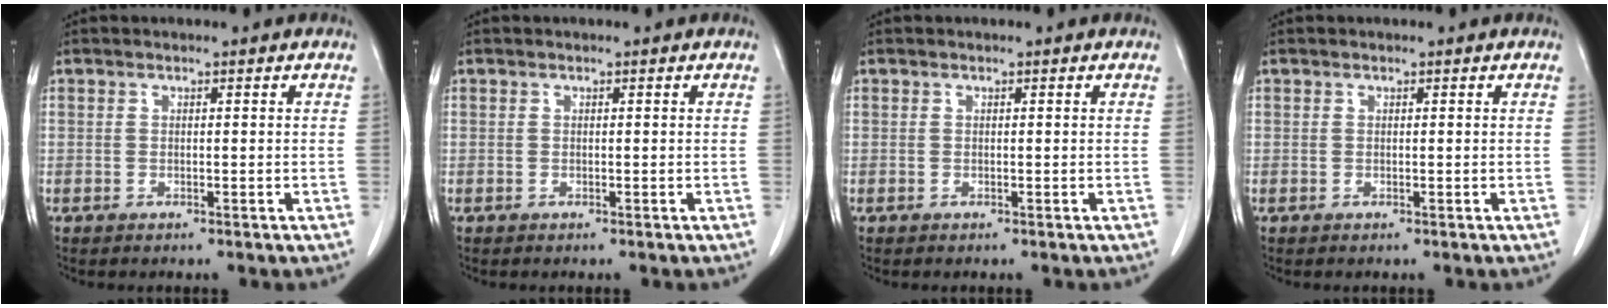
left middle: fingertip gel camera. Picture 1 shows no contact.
{"total": 0.0}
{"total": 0.0}
{"total": 0.0}